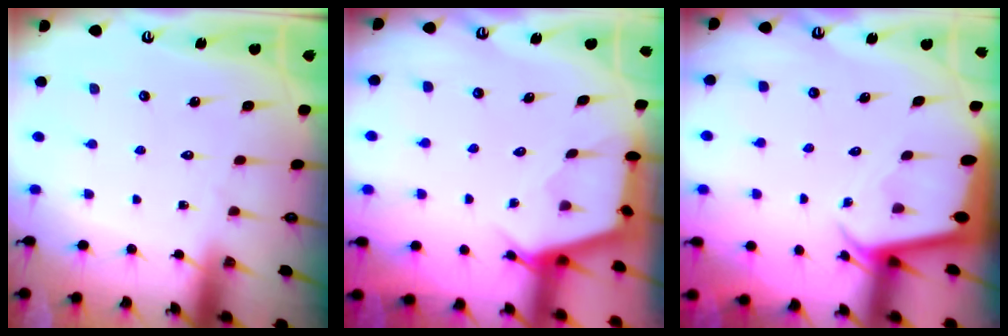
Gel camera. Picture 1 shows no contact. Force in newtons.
{"total": 2.8, "press": 2.8, "slide": 0.4}
{"total": 2.2, "press": 2.2, "slide": 0.1}